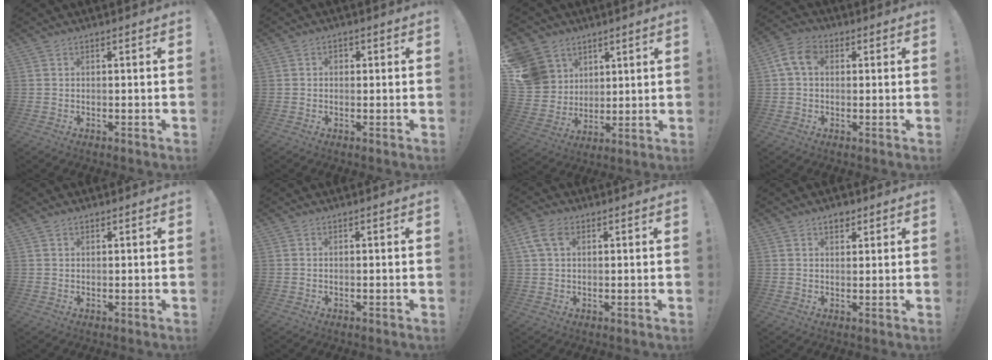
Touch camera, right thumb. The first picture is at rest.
{"total": 1.5, "force": [-0.2, 1.2, 0.8], "torque": [-0.006, 0.001, -0.006]}
{"total": 13.2, "force": [4.6, 11.7, 3.8], "torque": [-0.066, -0.023, 0.106]}
{"total": 7.7, "force": [1.7, 5.5, 5.1], "torque": [-0.096, 0.012, 0.037]}
{"total": 1.0, "force": [0.7, 0.6, 0.2], "torque": [0.003, -0.003, 0.012]}
{"total": 0.0}
{"total": 6.8, "force": [2.6, 4.3, 4.6], "torque": [-0.095, 0.000, 0.050]}
{"total": 3.1, "force": [1.9, 2.0, 1.3], "torque": [-0.011, -0.006, 0.031]}